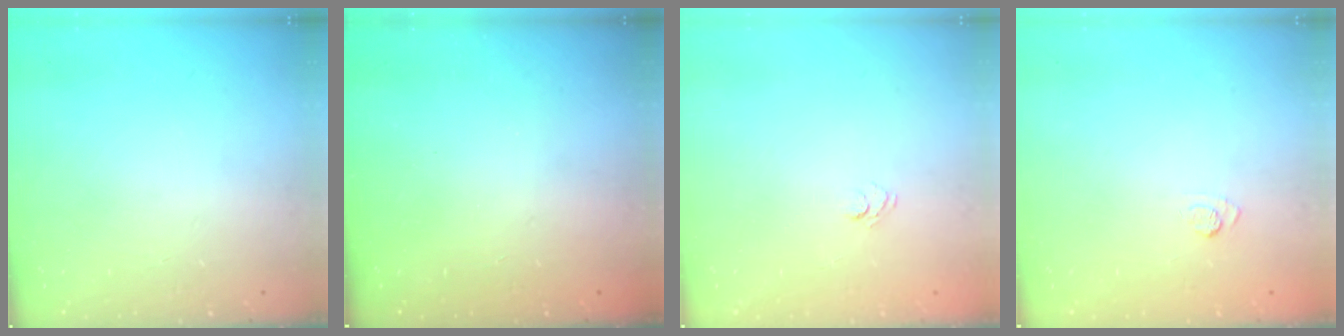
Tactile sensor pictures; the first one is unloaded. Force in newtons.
{"total": 2.4, "press": 2.3, "slide": 0.8}
{"total": 4.2, "press": 4.0, "slide": 1.2}
{"total": 7.5, "press": 7.3, "slide": 1.4}